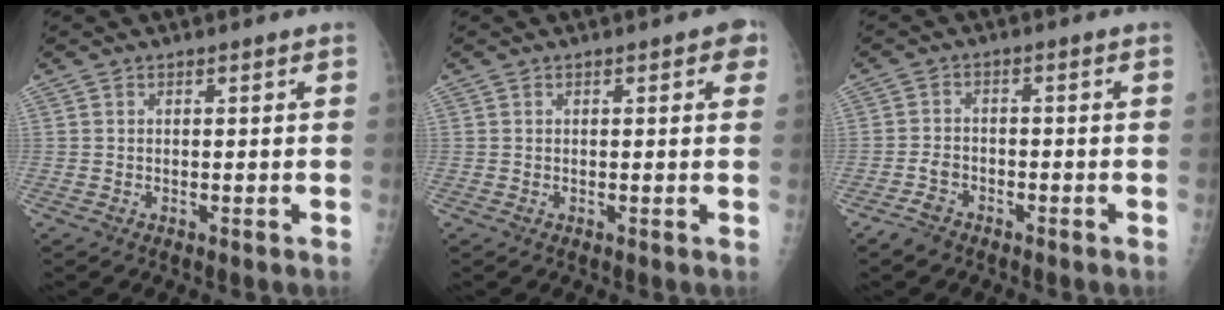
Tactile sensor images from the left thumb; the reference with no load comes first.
{"total": 2.5, "force": [1.0, 1.2, 2.0], "torque": [-0.008, 0.002, 0.006]}
{"total": 3.6, "force": [-2.7, 2.1, 1.1], "torque": [-0.024, 0.015, -0.048]}